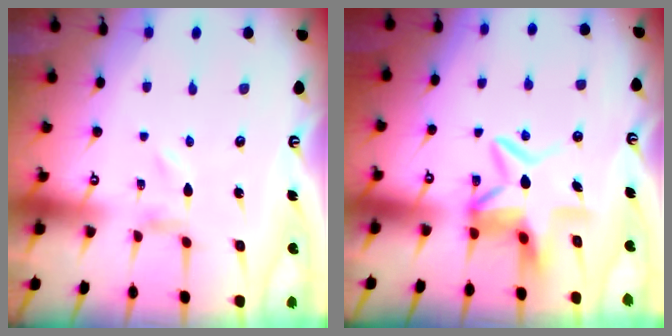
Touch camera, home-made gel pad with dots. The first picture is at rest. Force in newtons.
{"total": 9.0, "press": 8.9, "slide": 1.3}